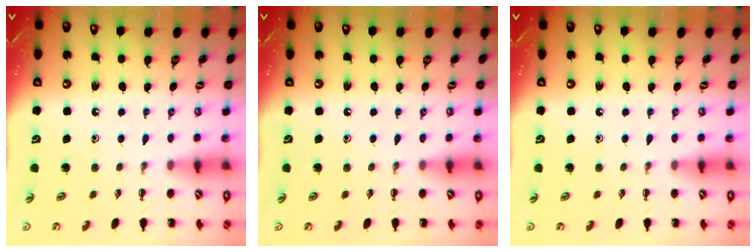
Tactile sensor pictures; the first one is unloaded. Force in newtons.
{"total": 0.0}
{"total": 0.0}